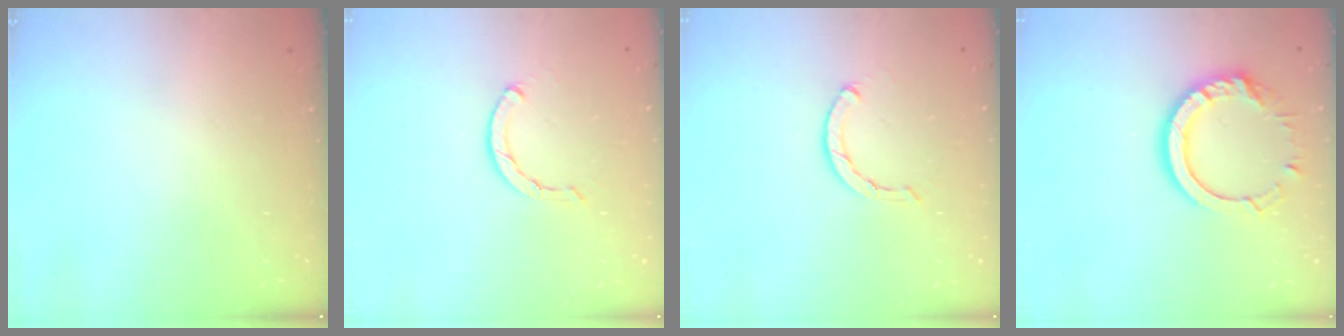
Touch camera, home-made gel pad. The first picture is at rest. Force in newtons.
{"total": 2.1, "press": 2.1, "slide": 0.2}
{"total": 2.1, "press": 2.1, "slide": 0.2}
{"total": 13.0, "press": 12.9, "slide": 1.2}